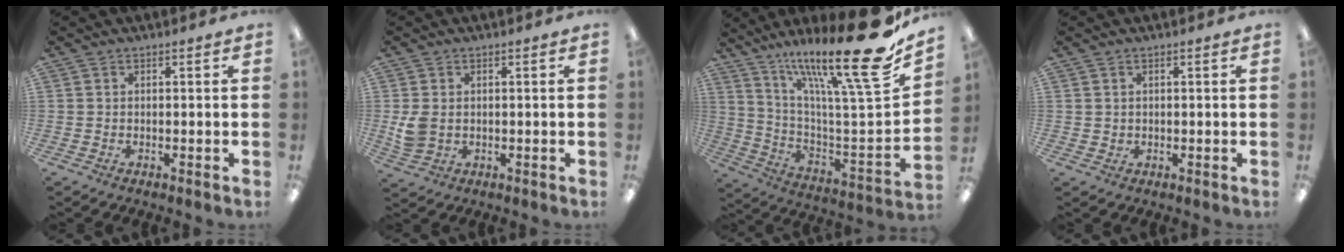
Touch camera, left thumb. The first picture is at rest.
{"total": 4.4, "force": [0.5, 3.3, 2.8], "torque": [-0.057, -0.002, 0.008]}
{"total": 25.6, "force": [17.4, 4.1, 18.3], "torque": [-0.275, -0.125, 0.273]}
{"total": 1.2, "force": [0.7, 1.0, 0.1], "torque": [-0.003, 0.002, 0.012]}